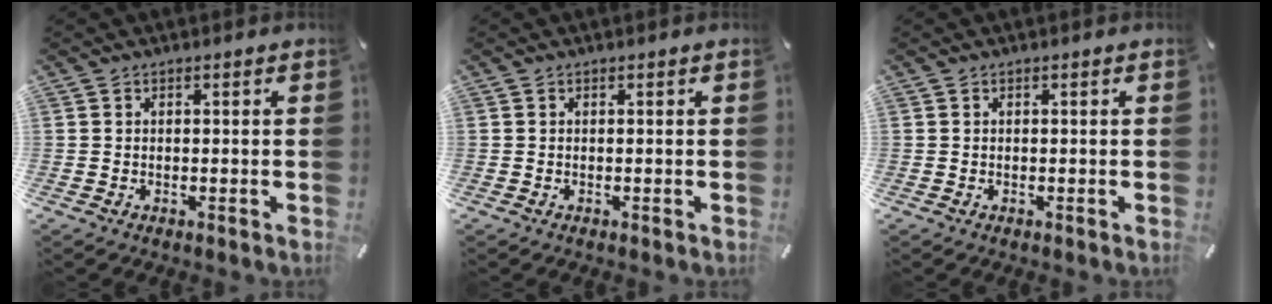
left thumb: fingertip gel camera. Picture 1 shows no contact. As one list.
[{"total": 0.0}, {"total": 0.0}]